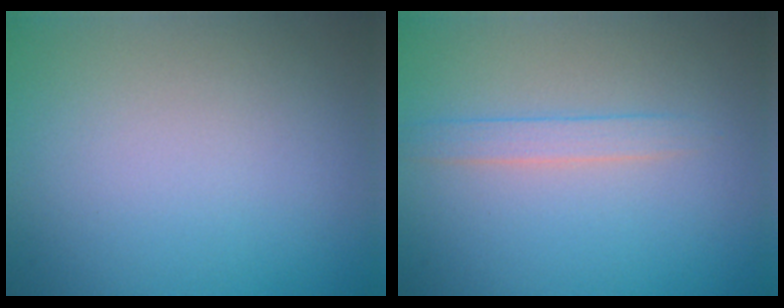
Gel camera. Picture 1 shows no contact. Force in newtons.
{"total": 1.6, "press": 1.6, "slide": 0.1}